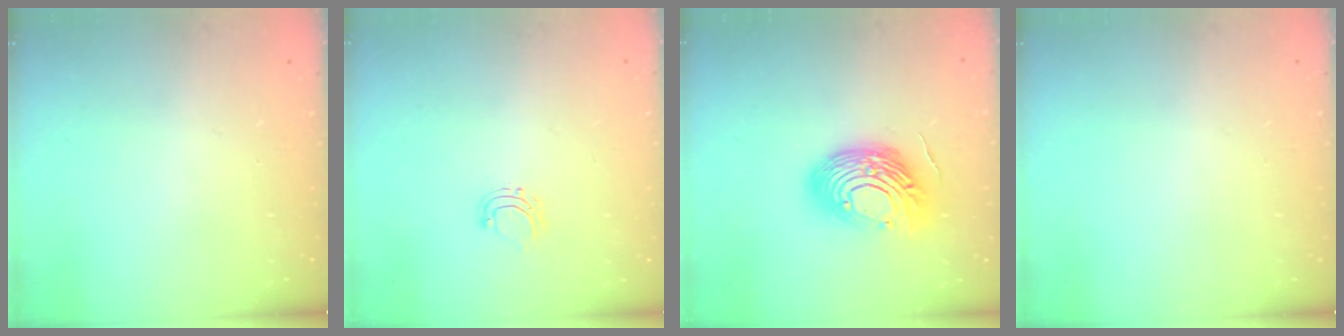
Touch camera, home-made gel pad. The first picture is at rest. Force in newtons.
{"total": 5.2, "press": 5.2, "slide": 0.4}
{"total": 17.4, "press": 17.3, "slide": 2.1}
{"total": 0.0}